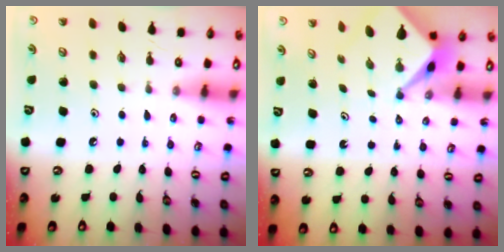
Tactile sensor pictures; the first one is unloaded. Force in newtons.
{"total": 2.6, "press": 2.6, "slide": 0.2}